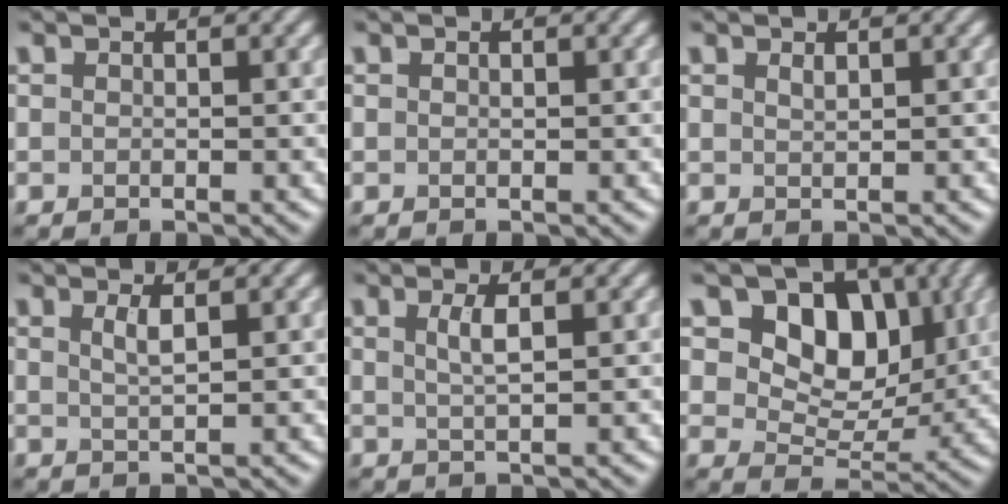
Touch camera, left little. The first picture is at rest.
{"total": 0.0}
{"total": 0.7, "force": [0.5, 0.2, 0.4], "torque": [-0.008, -0.001, 0.011]}
{"total": 1.6, "force": [0.7, 0.4, 1.4], "torque": [-0.026, 0.001, 0.010]}
{"total": 2.0, "force": [0.6, 0.5, 1.8], "torque": [-0.034, 0.001, 0.010]}
{"total": 8.3, "force": [2.9, 5.8, 5.2], "torque": [-0.081, -0.009, 0.034]}